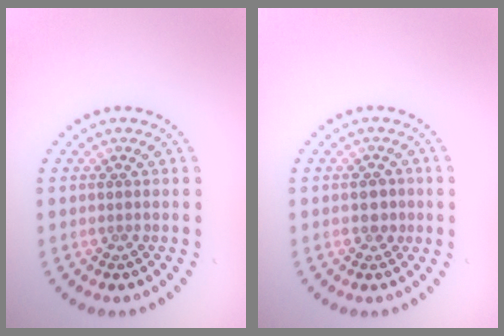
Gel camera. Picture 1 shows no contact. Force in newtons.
{"total": 1.6, "press": 1.6, "slide": 0.4}